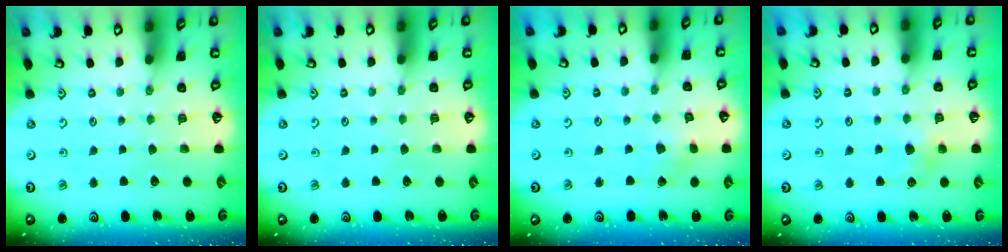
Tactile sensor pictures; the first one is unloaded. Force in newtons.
{"total": 0.0}
{"total": 2.8, "press": 2.7, "slide": 0.6}
{"total": 5.5, "press": 5.4, "slide": 0.5}